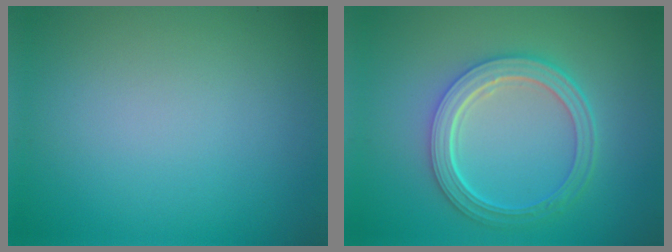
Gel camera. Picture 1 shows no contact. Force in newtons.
{"total": 5.2, "press": 3.9, "slide": 3.4}